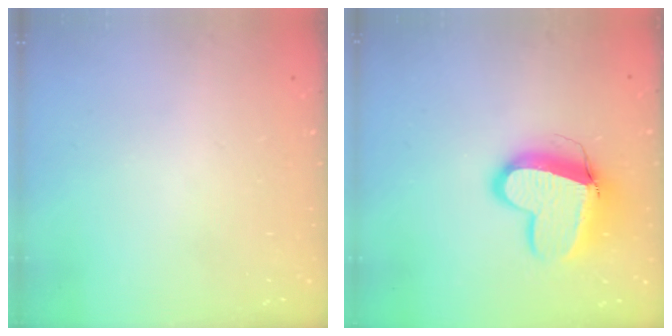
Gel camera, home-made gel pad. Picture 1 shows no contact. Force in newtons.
{"total": 13.6, "press": 13.5, "slide": 1.7}